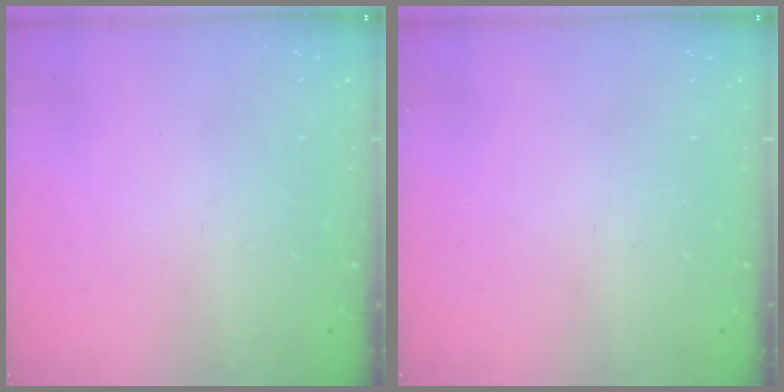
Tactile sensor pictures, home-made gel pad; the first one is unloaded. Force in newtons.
{"total": 0.0}